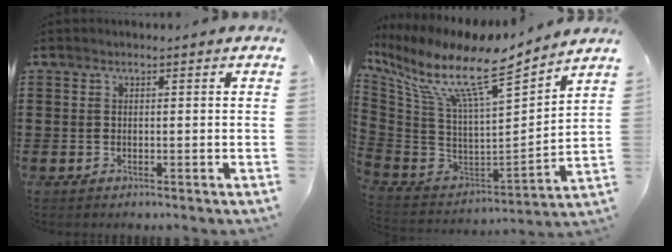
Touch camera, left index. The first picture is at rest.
{"total": 12.2, "force": [8.3, 2.1, 8.7], "torque": [-0.201, -0.064, 0.134]}